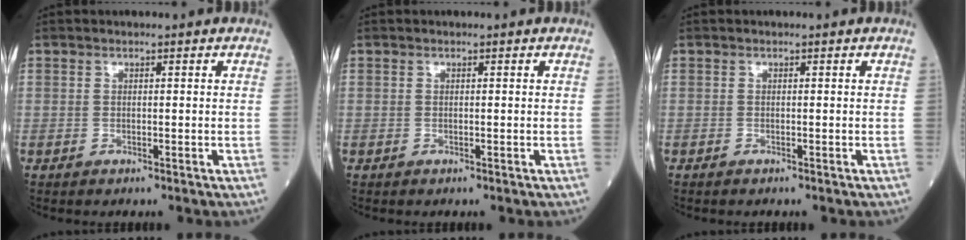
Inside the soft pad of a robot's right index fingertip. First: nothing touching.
{"total": 0.0}
{"total": 0.0}